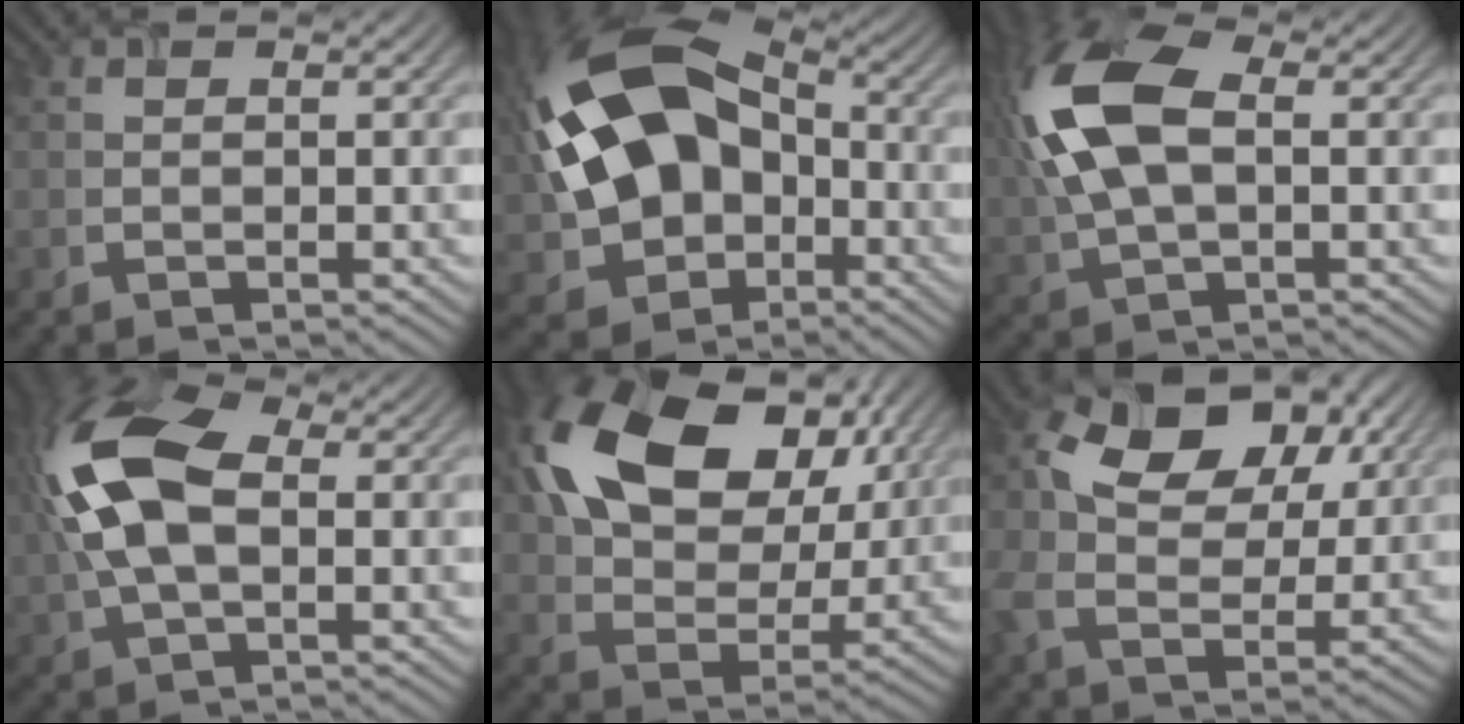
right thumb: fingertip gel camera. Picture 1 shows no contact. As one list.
[{"total": 18.1, "force": [-0.4, 12.7, 12.9], "torque": [-0.264, 0.002, -0.018]}, {"total": 12.3, "force": [2.0, 6.8, 10.0], "torque": [-0.253, 0.008, 0.035]}, {"total": 12.3, "force": [1.3, 6.9, 10.1], "torque": [-0.252, 0.015, 0.017]}, {"total": 18.4, "force": [7.7, 12.0, 11.7], "torque": [-0.246, 0.027, 0.133]}, {"total": 12.4, "force": [3.9, 8.6, 8.0], "torque": [-0.175, 0.006, 0.069]}]